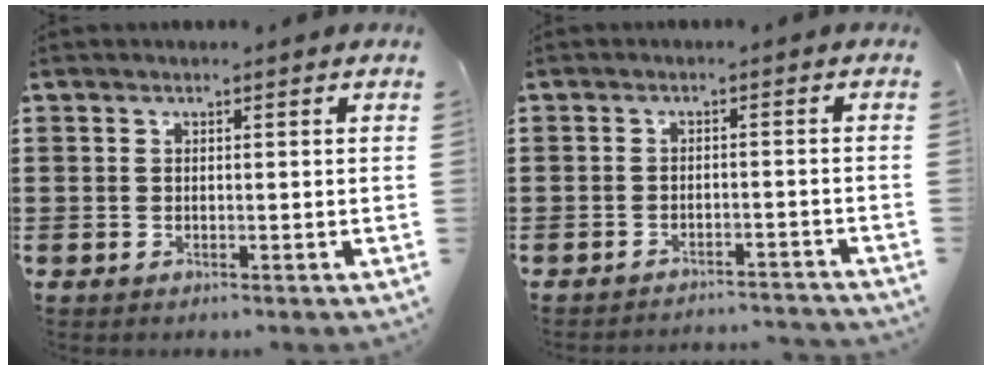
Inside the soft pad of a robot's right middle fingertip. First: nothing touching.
{"total": 2.3, "force": [-2.3, -0.1, 0.2], "torque": [-0.008, 0.000, -0.047]}